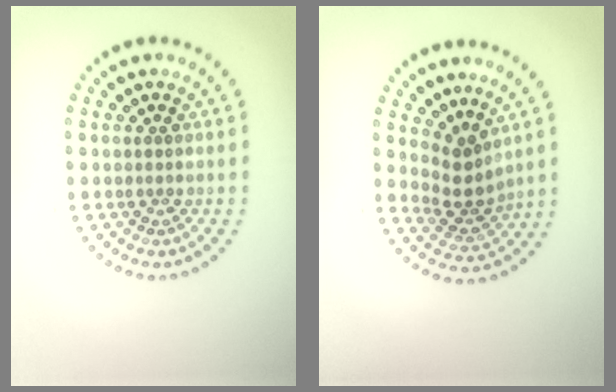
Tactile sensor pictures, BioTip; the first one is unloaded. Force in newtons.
{"total": 2.9, "press": 2.0, "slide": 2.1}